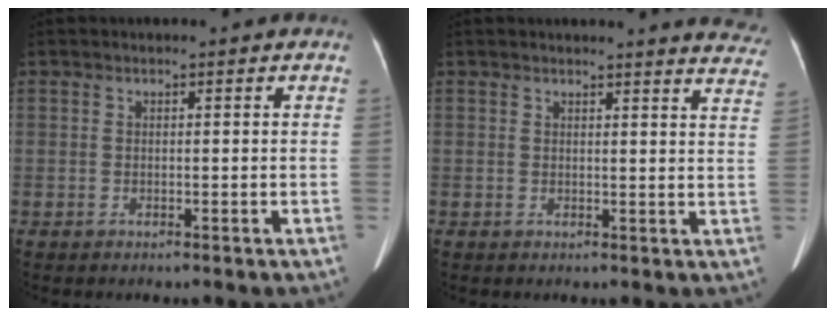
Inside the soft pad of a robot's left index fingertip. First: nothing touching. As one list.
[{"total": 9.8, "force": [9.6, 0.6, 1.7], "torque": [0.005, -0.065, 0.070]}]